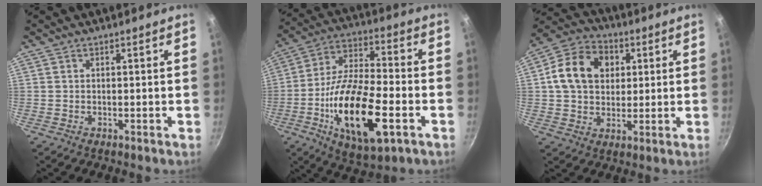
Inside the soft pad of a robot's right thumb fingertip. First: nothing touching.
{"total": 21.1, "force": [-6.6, 8.4, 18.2], "torque": [-0.328, 0.021, -0.119]}
{"total": 13.8, "force": [2.9, 10.7, 8.1], "torque": [-0.124, 0.013, 0.035]}